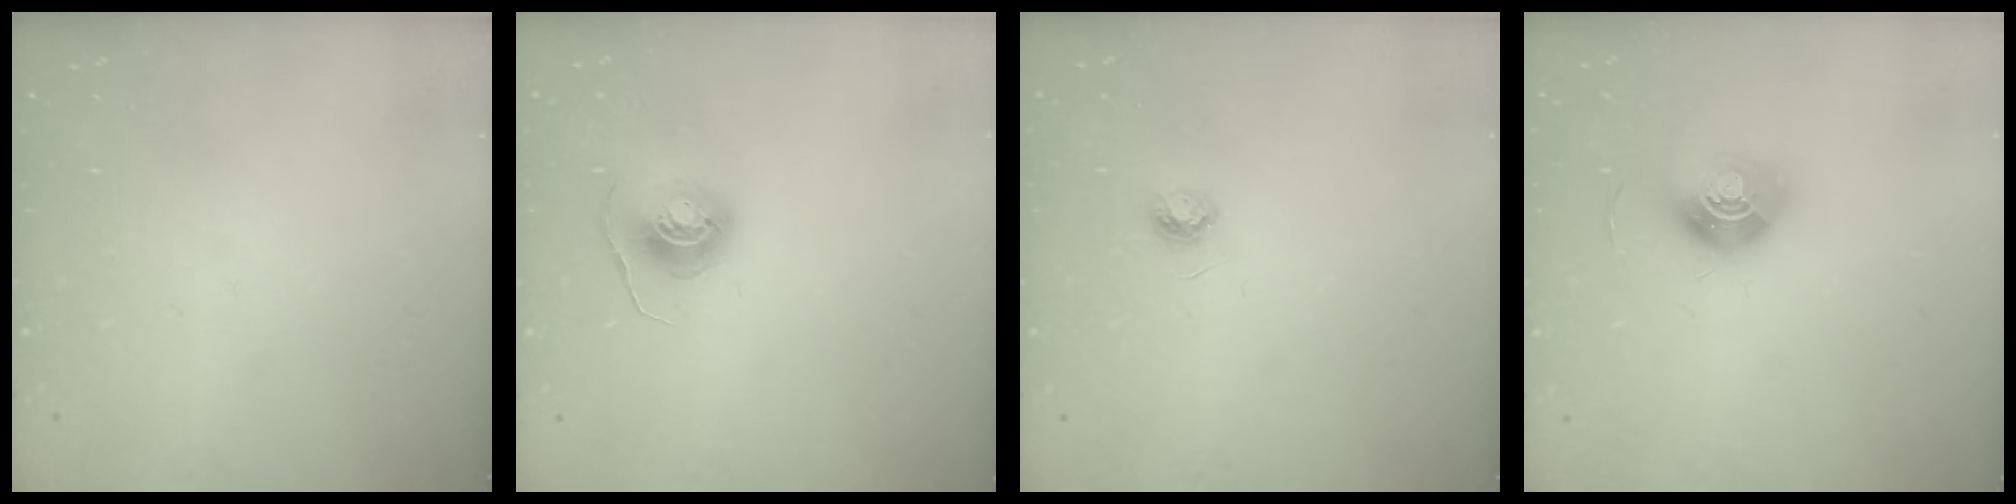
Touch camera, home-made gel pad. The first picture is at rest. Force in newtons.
{"total": 6.1, "press": 6.1, "slide": 0.5}
{"total": 3.9, "press": 3.9, "slide": 0.5}
{"total": 10.0, "press": 10.0, "slide": 0.4}